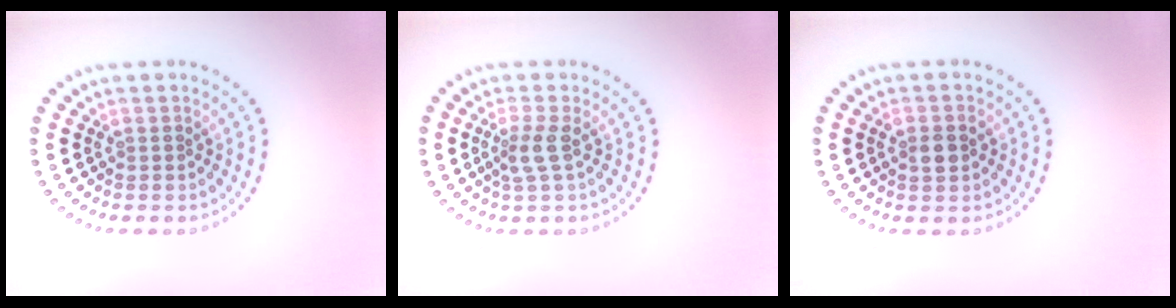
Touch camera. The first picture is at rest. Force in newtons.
{"total": 2.0, "press": 1.6, "slide": 1.2}
{"total": 1.7, "press": 1.7, "slide": 0.3}